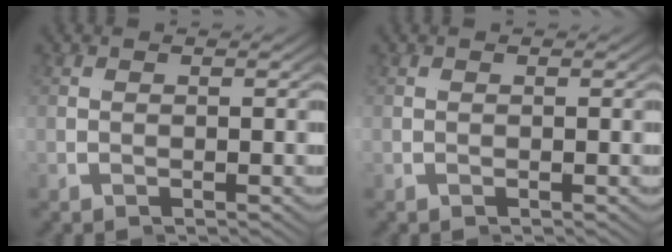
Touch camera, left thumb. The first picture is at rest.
{"total": 0.0}